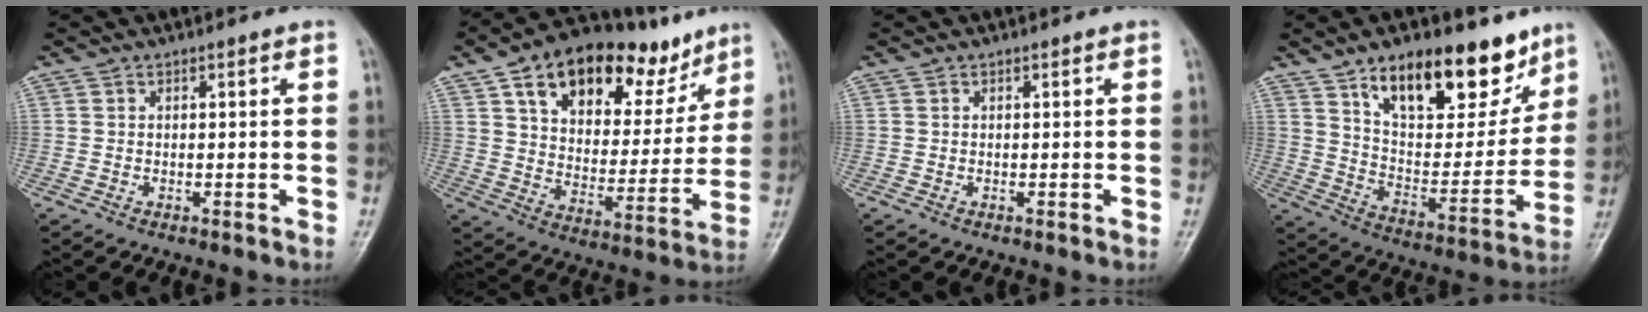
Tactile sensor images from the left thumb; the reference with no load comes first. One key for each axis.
{"total": 24.0, "fx": 13.8, "fy": 12.9, "fz": 14.7, "tx": -0.181, "ty": -0.021, "tz": 0.222}
{"total": 0.0}
{"total": 20.7, "fx": 13.4, "fy": 9.4, "fz": 12.7, "tx": -0.136, "ty": -0.069, "tz": 0.224}